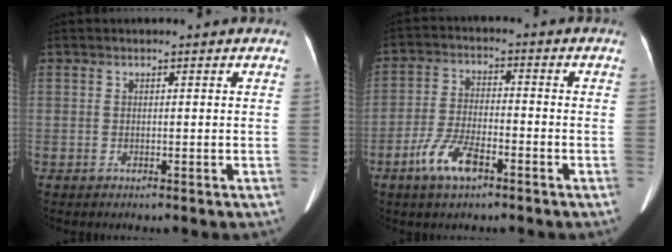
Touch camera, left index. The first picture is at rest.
{"total": 7.3, "force": [-4.3, 2.4, 5.4], "torque": [-0.117, -0.002, -0.080]}